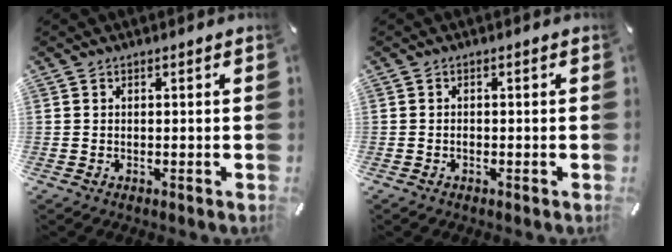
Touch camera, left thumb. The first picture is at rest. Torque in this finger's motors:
{"motor_torque": [-0.20, -0.23, -0.09, 0.06, 0.00]}